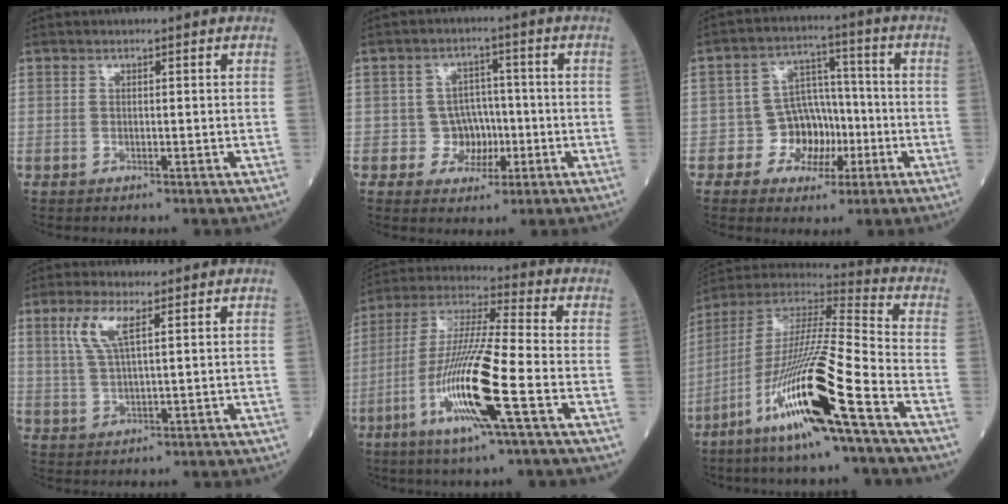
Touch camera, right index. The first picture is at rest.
{"total": 4.8, "force": [-0.9, 4.6, 1.3], "torque": [-0.008, 0.012, -0.010]}
{"total": 7.5, "force": [-2.2, 6.2, 3.6], "torque": [-0.055, 0.023, -0.030]}
{"total": 5.2, "force": [2.4, 0.9, 4.6], "torque": [-0.105, 0.006, 0.052]}
{"total": 15.7, "force": [-5.6, 0.0, 14.7], "torque": [-0.303, -0.016, -0.109]}
{"total": 20.0, "force": [-9.7, 0.1, 17.5], "torque": [-0.369, -0.046, -0.188]}